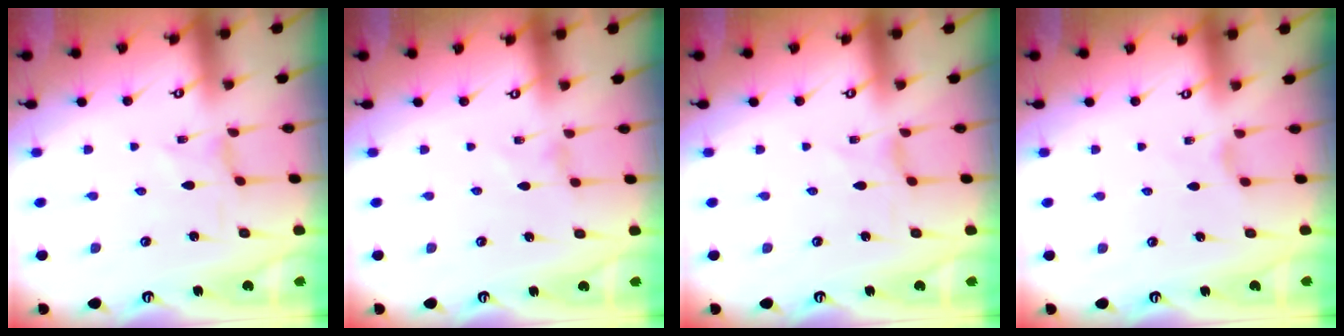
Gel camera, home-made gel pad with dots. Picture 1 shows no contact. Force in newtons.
{"total": 0.0}
{"total": 0.0}
{"total": 2.0, "press": 2.0, "slide": 0.4}